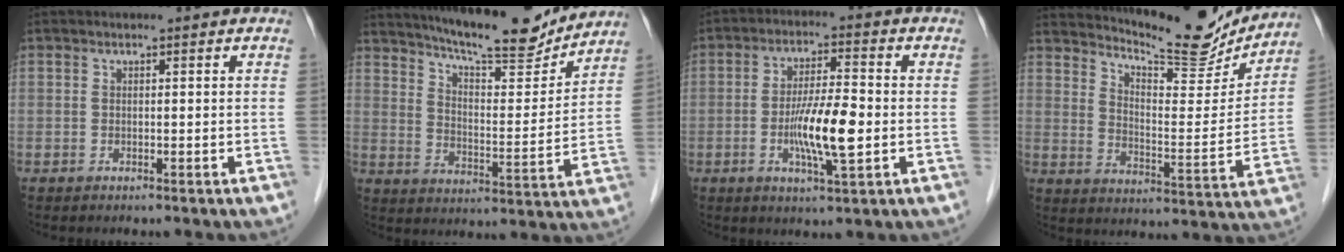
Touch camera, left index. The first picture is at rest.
{"total": 16.7, "force": [15.1, 2.2, 6.8], "torque": [-0.110, -0.015, 0.221]}
{"total": 9.0, "force": [-1.7, 1.1, 8.8], "torque": [-0.166, -0.007, -0.035]}
{"total": 16.6, "force": [15.6, 2.6, 5.0], "torque": [-0.085, -0.036, 0.216]}